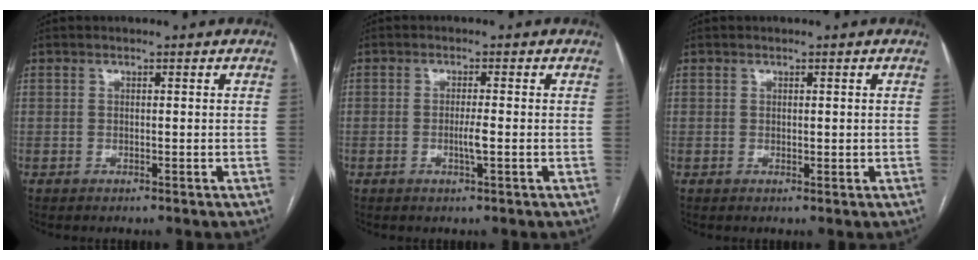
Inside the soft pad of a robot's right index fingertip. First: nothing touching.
{"total": 3.6, "force": [-1.1, 0.0, 3.4], "torque": [-0.061, -0.002, -0.020]}
{"total": 0.8, "force": [0.4, 0.5, 0.3], "torque": [0.005, -0.001, 0.007]}